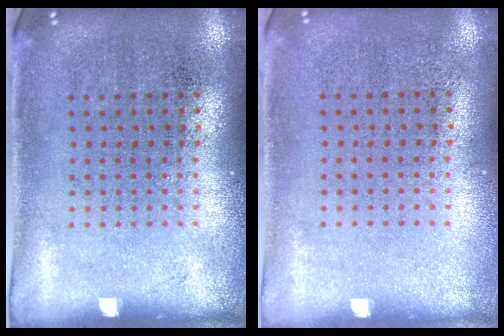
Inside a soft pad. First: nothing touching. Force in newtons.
{"total": 0.0}